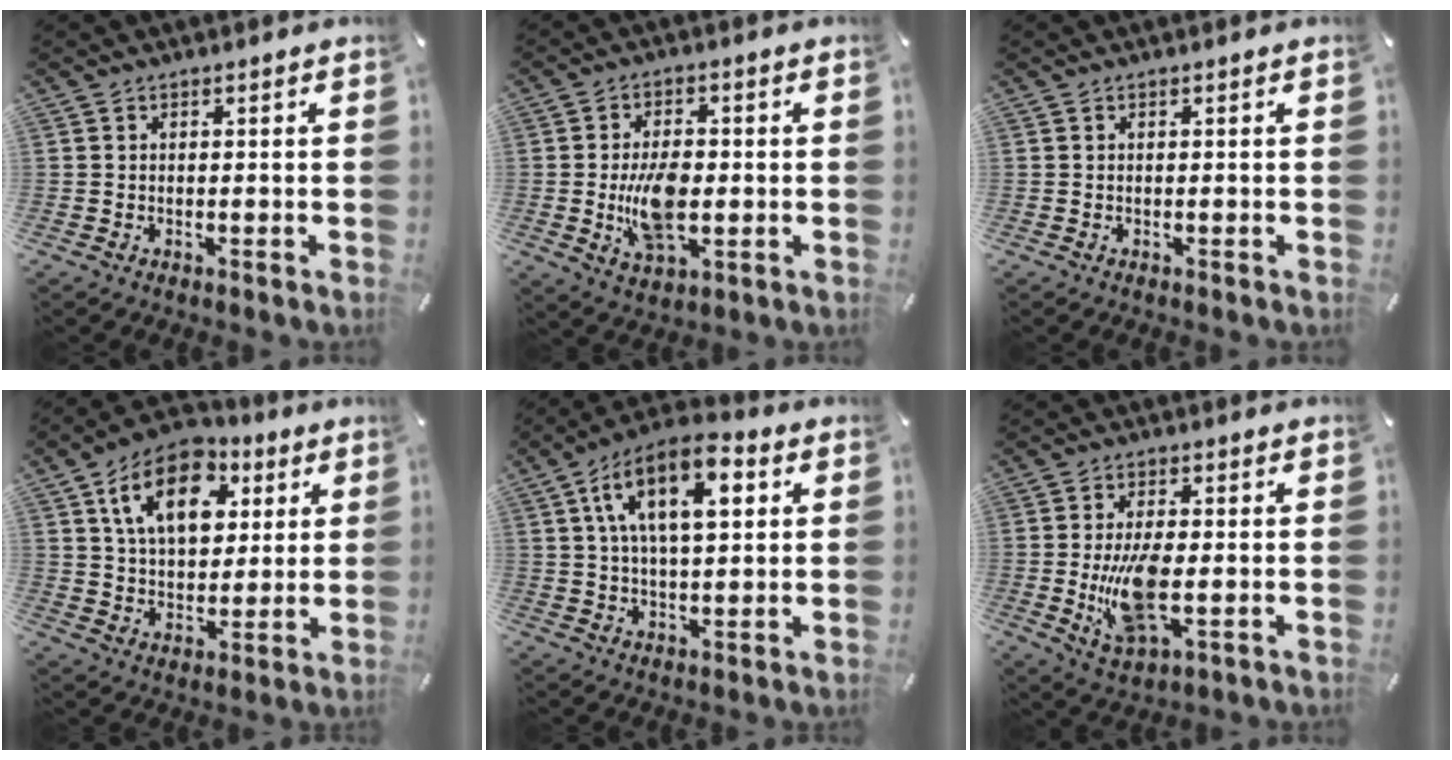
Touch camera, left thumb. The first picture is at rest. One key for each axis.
{"total": 10.9, "fx": -1.2, "fy": 6.4, "fz": 8.8, "tx": -0.170, "ty": -0.005, "tz": -0.021}
{"total": 0.0}
{"total": 15.9, "fx": 6.7, "fy": 10.6, "fz": 9.8, "tx": -0.171, "ty": -0.009, "tz": 0.120}
{"total": 14.2, "fx": 5.3, "fy": 7.2, "fz": 11.1, "tx": -0.185, "ty": -0.004, "tz": 0.087}
{"total": 11.9, "fx": -1.0, "fy": 5.6, "fz": 10.5, "tx": -0.219, "ty": -0.018, "tz": -0.015}